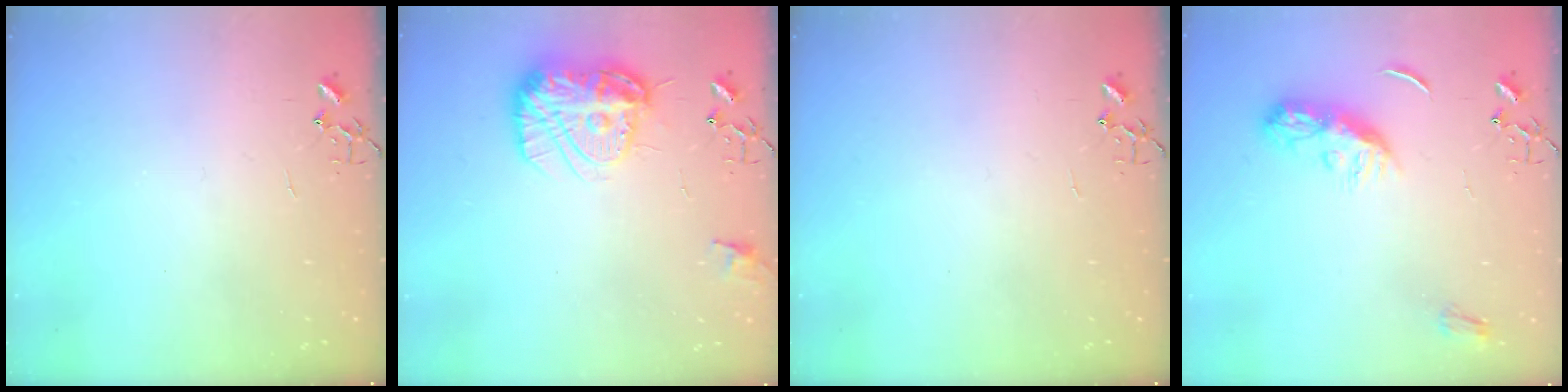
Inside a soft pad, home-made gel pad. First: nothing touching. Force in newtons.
{"total": 15.6, "press": 15.5, "slide": 1.6}
{"total": 0.0}
{"total": 9.0, "press": 9.0, "slide": 0.2}